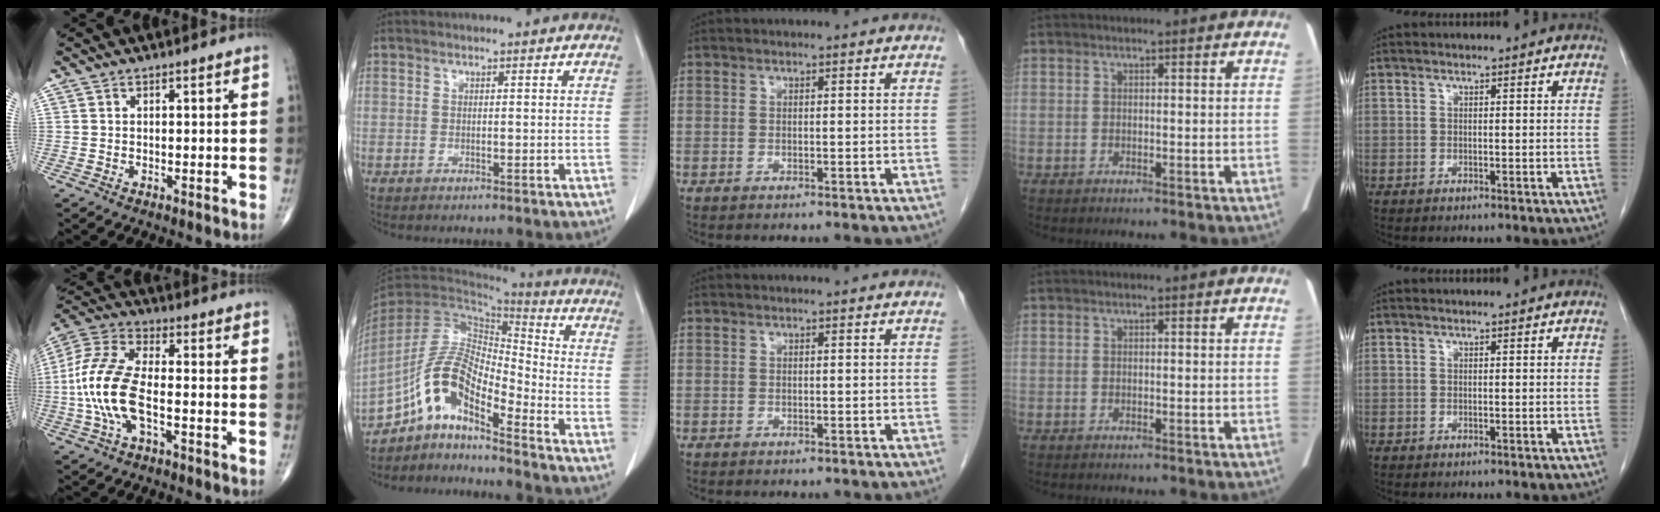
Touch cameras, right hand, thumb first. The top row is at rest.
{"thumb": {"total": 14.1, "force": [-2.8, 6.1, 12.4], "torque": [-0.279, 0.029, -0.058]}, "index": {"total": 12.2, "force": [-8.2, 3.2, 8.4], "torque": [-0.176, 0.027, -0.153]}}